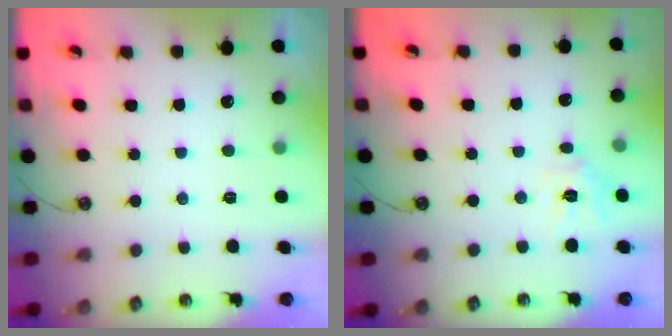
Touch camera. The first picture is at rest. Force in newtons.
{"total": 9.9, "press": 9.9, "slide": 0.7}